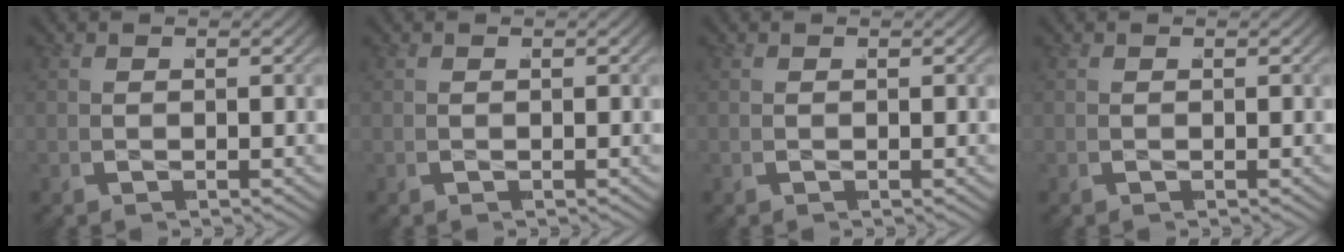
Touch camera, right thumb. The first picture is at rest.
{"total": 0.0}
{"total": 0.0}
{"total": 0.0}